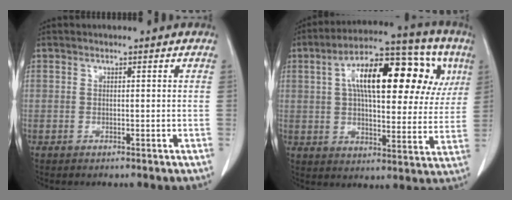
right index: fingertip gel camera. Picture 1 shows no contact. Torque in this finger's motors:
{"motor_torque": [1.56, 0.58, 0.69, 0.18]}